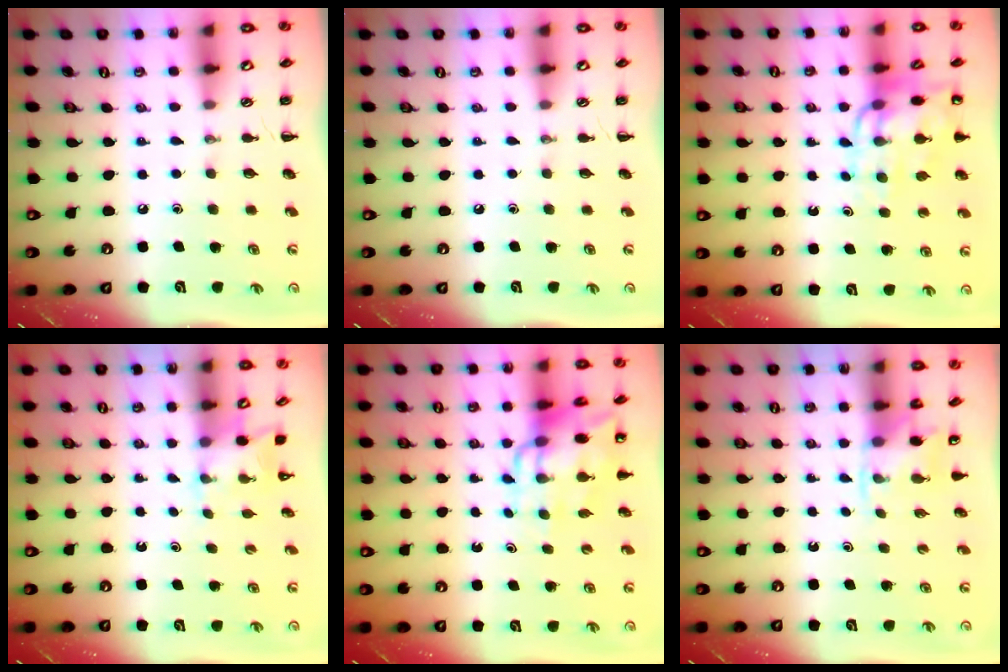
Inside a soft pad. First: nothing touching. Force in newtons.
{"total": 0.0}
{"total": 12.0, "press": 11.7, "slide": 2.2}
{"total": 2.2, "press": 2.1, "slide": 0.7}
{"total": 11.0, "press": 10.5, "slide": 3.4}
{"total": 2.6, "press": 2.5, "slide": 0.9}